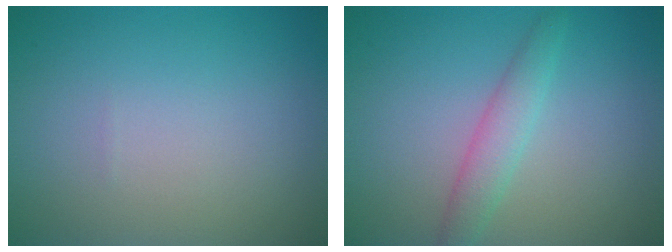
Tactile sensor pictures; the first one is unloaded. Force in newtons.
{"total": 2.4, "press": 2.4, "slide": 0.1}